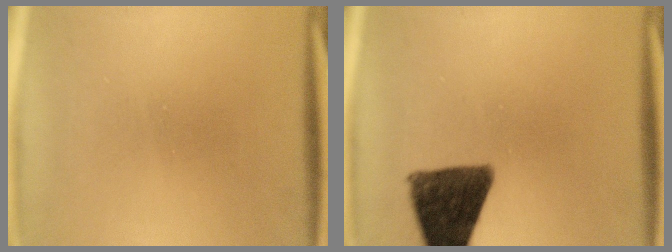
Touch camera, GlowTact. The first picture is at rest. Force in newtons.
{"total": 12.5}